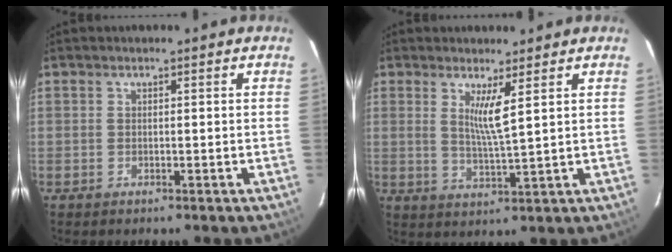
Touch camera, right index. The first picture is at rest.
{"total": 4.9, "force": [2.2, -0.3, 4.3], "torque": [-0.083, -0.014, 0.038]}